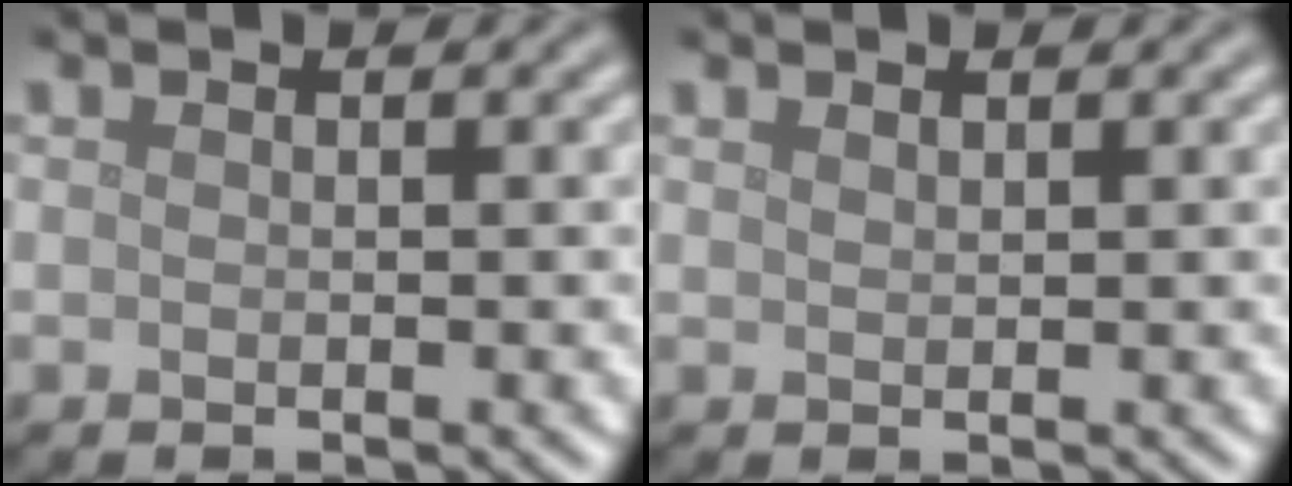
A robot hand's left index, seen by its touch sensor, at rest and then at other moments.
{"total": 0.6, "force": [0.6, 0.1, 0.2], "torque": [-0.001, 0.000, 0.012]}